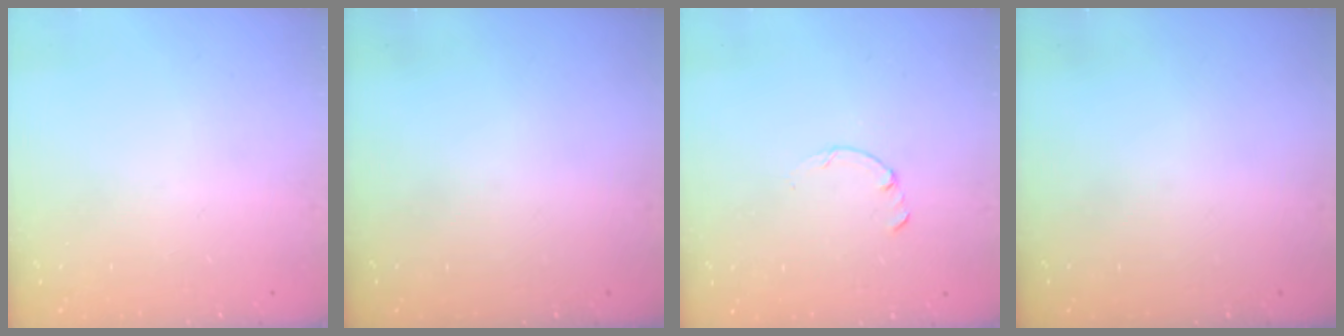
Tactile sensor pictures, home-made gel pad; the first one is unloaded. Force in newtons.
{"total": 0.0}
{"total": 0.0}
{"total": 0.0}